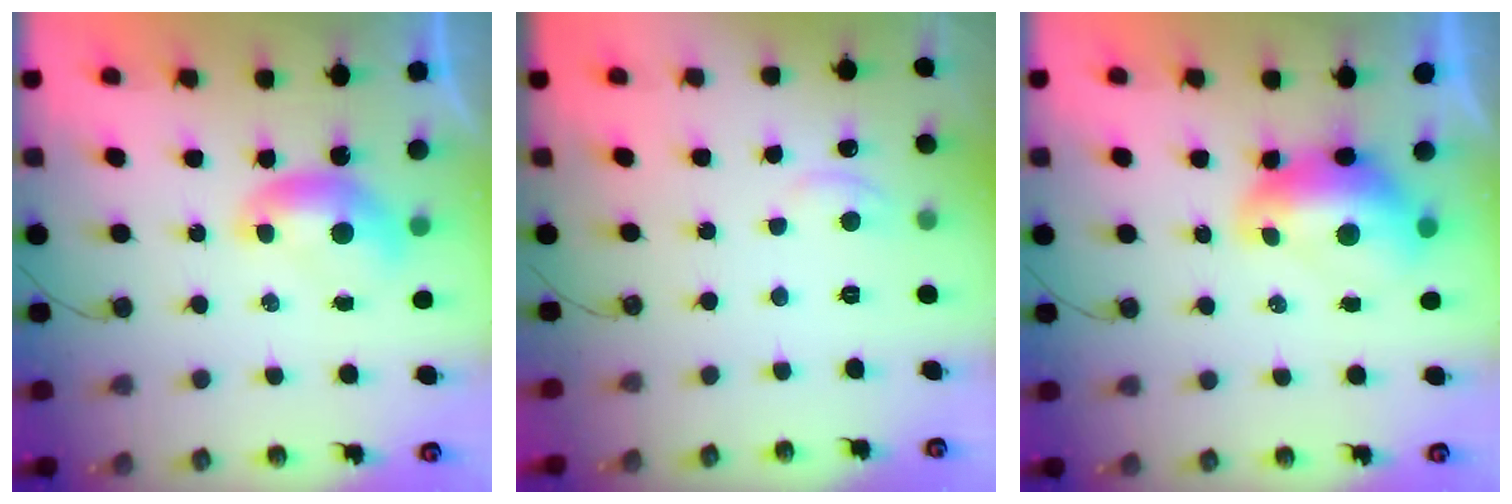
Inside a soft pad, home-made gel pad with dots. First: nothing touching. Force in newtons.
{"total": 1.7, "press": 1.5, "slide": 0.6}
{"total": 3.5, "press": 3.4, "slide": 0.7}